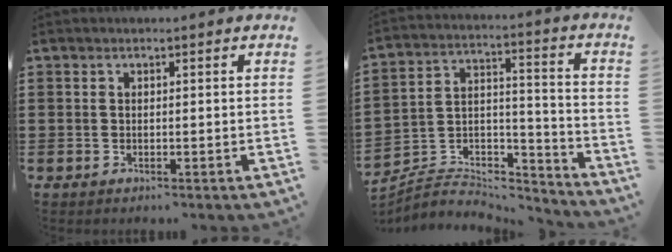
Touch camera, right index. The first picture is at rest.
{"total": 4.8, "force": [-4.2, 2.1, 1.0], "torque": [-0.026, 0.000, -0.086]}